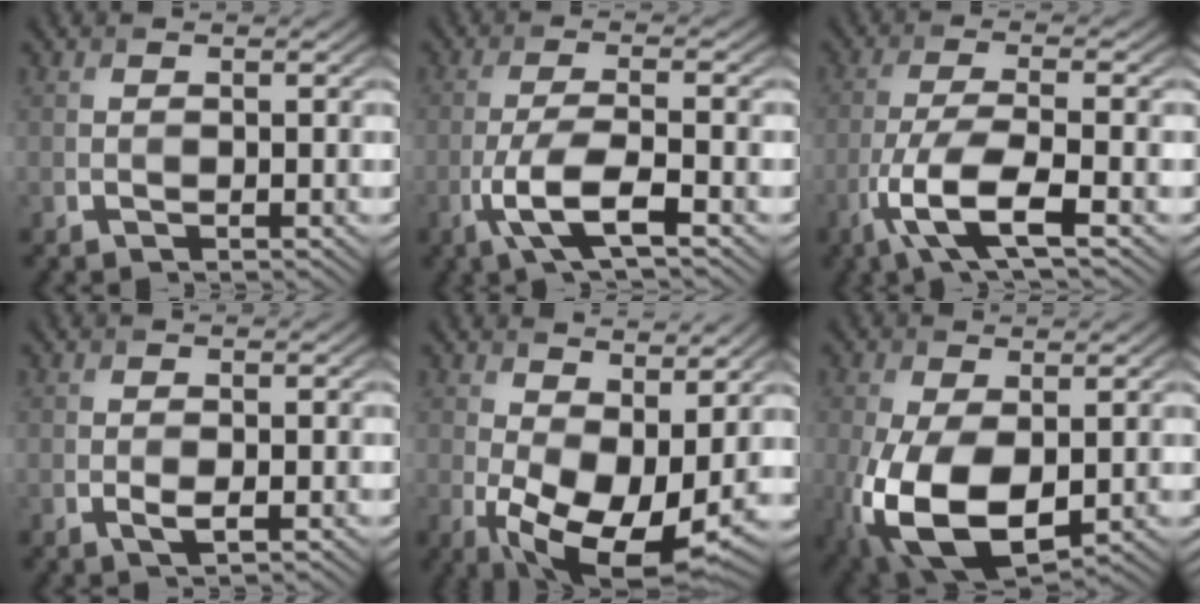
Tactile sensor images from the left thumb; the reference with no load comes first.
{"total": 6.0, "force": [-3.0, 1.3, 5.1], "torque": [-0.104, 0.004, -0.063]}
{"total": 7.8, "force": [-3.9, 1.8, 6.5], "torque": [-0.133, 0.000, -0.089]}
{"total": 1.4, "force": [-0.5, 0.5, 1.2], "torque": [-0.028, -0.006, -0.009]}
{"total": 12.0, "force": [0.0, 6.8, 9.9], "torque": [-0.190, -0.032, 0.013]}
{"total": 12.1, "force": [-2.6, 7.1, 9.5], "torque": [-0.238, -0.045, -0.035]}